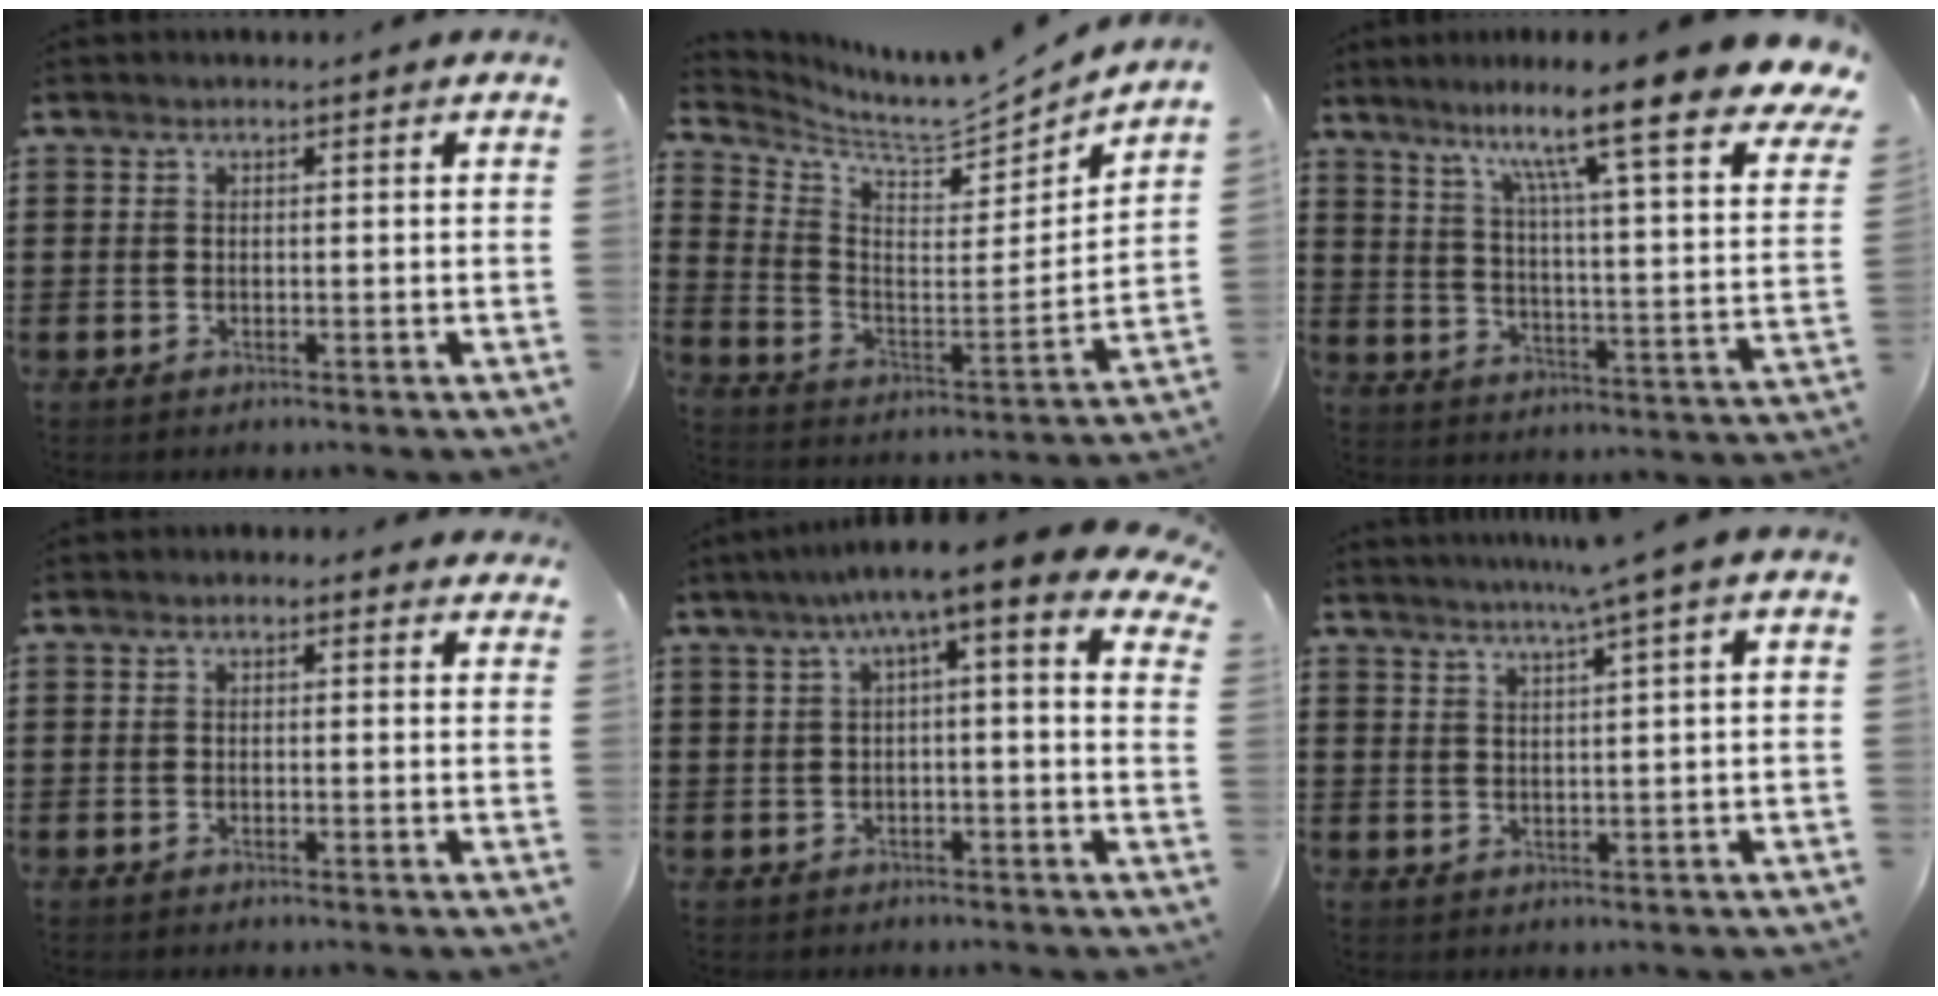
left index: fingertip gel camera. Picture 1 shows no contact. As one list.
[{"total": 5.8, "force": [5.3, 1.4, 1.8], "torque": [-0.057, -0.045, 0.085]}, {"total": 12.8, "force": [10.3, -0.1, 7.7], "torque": [-0.151, -0.085, 0.158]}, {"total": 0.8, "force": [0.1, 0.6, 0.6], "torque": [-0.014, 0.006, 0.001]}, {"total": 6.0, "force": [2.0, 0.5, 5.6], "torque": [-0.107, -0.020, 0.025]}, {"total": 4.3, "force": [2.8, -1.1, 3.1], "torque": [-0.061, -0.007, 0.047]}]